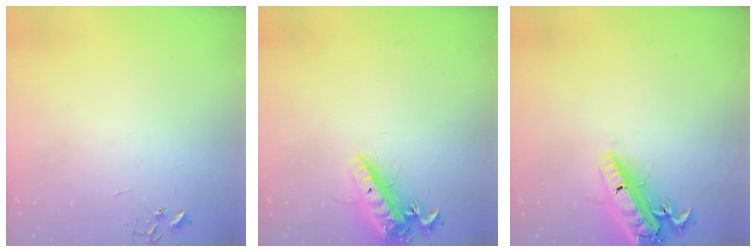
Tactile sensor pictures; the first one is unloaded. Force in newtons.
{"total": 14.1, "press": 13.9, "slide": 2.4}
{"total": 19.5, "press": 19.2, "slide": 3.6}